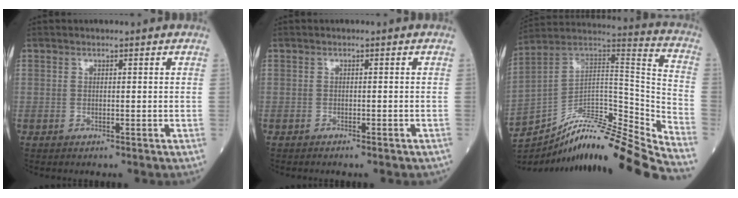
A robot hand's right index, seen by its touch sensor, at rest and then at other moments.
{"total": 1.9, "force": [-1.6, 0.4, 1.0], "torque": [-0.016, -0.003, -0.014]}
{"total": 27.3, "force": [-24.3, 1.2, 12.5], "torque": [-0.165, 0.012, -0.375]}